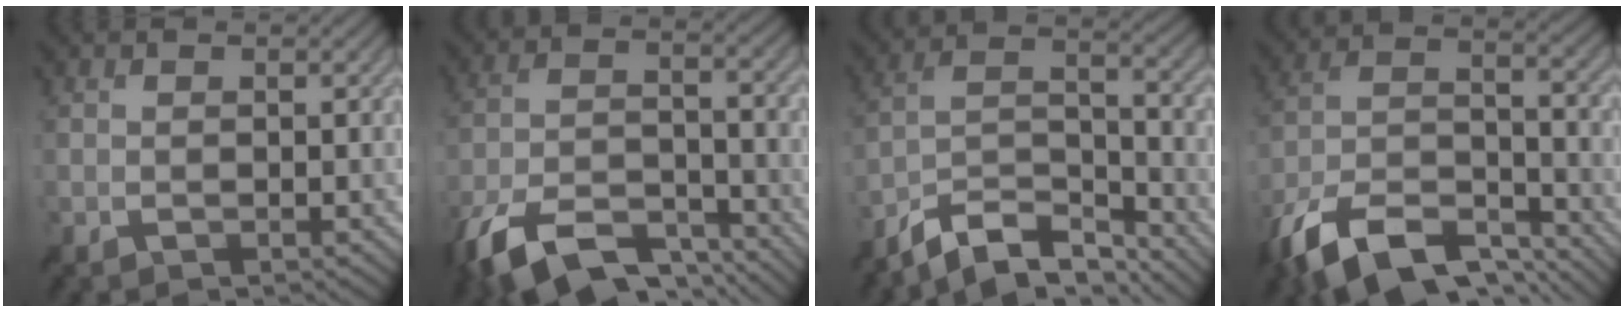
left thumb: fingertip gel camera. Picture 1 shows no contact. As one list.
[{"total": 12.9, "force": [-9.3, 5.3, 7.3], "torque": [-0.161, -0.010, -0.175]}, {"total": 9.6, "force": [-7.8, 2.9, 4.7], "torque": [-0.091, 0.010, -0.152]}, {"total": 14.2, "force": [-10.4, 5.4, 8.1], "torque": [-0.176, -0.005, -0.195]}]